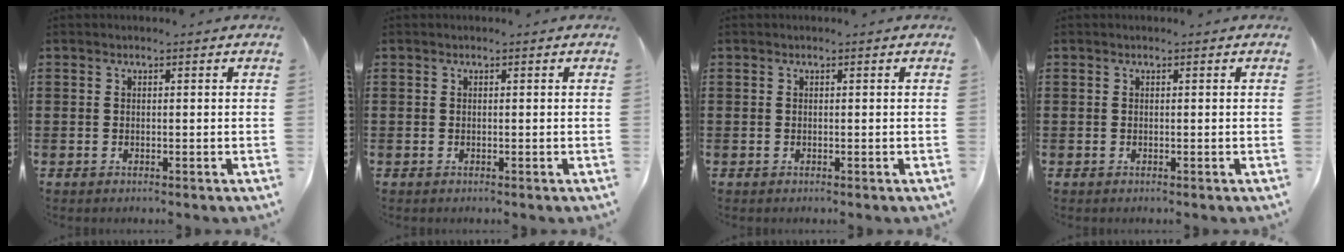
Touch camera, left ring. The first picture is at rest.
{"total": 0.0}
{"total": 0.0}
{"total": 0.0}